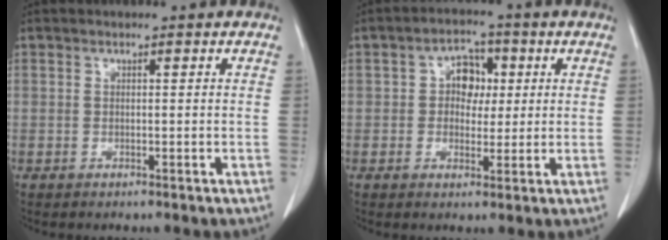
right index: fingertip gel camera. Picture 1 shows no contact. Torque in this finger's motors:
{"motor_torque": [0.43, 0.01, 0.07, 0.02]}